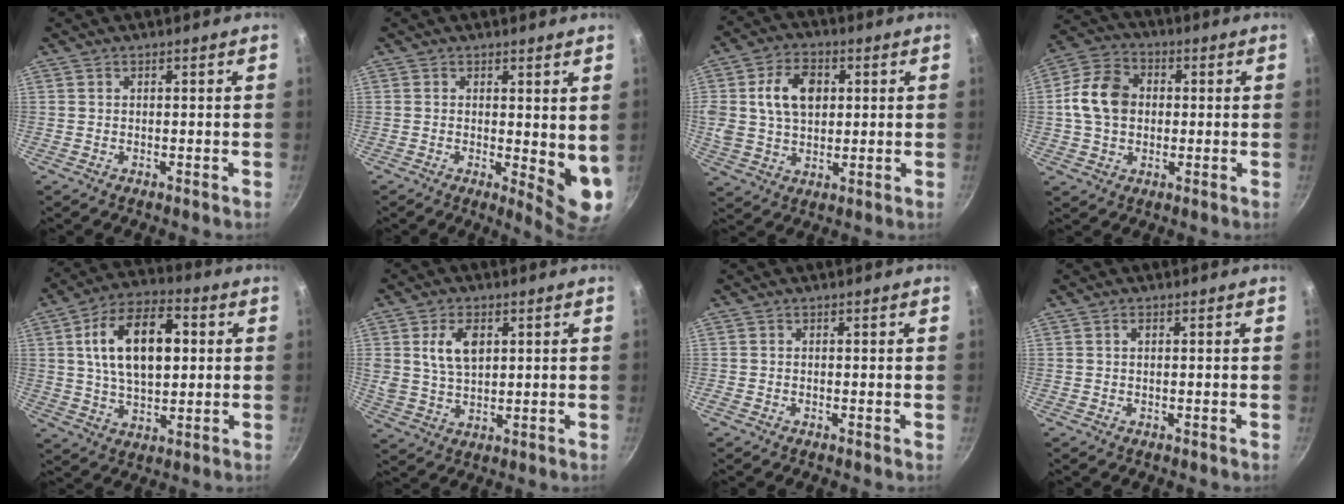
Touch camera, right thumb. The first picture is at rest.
{"total": 7.5, "force": [0.6, 2.9, 6.9], "torque": [-0.082, -0.025, 0.009]}
{"total": 12.2, "force": [2.6, 8.5, 8.3], "torque": [-0.133, 0.008, 0.042]}
{"total": 11.3, "force": [0.5, 8.8, 7.1], "torque": [-0.108, 0.017, -0.006]}
{"total": 17.1, "force": [3.2, 9.7, 13.7], "torque": [-0.208, 0.009, 0.048]}
{"total": 8.0, "force": [2.5, 4.9, 5.9], "torque": [-0.100, -0.013, 0.048]}
{"total": 0.0}
{"total": 0.9, "force": [0.3, 0.4, 0.7], "torque": [-0.013, 0.002, 0.003]}